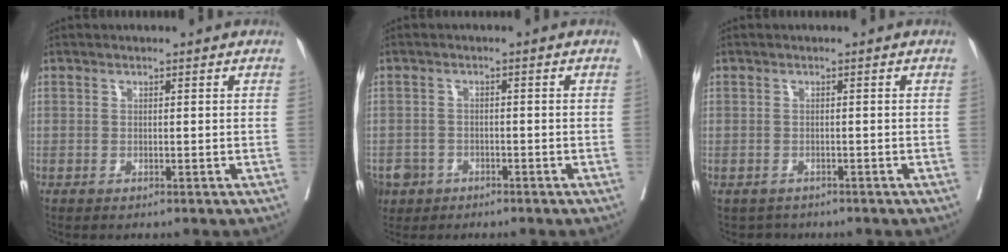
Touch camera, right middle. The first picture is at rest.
{"total": 4.6, "force": [-2.8, 3.5, 0.8], "torque": [-0.016, 0.004, -0.046]}
{"total": 2.1, "force": [-1.7, 1.2, -0.1], "torque": [-0.003, 0.000, -0.026]}